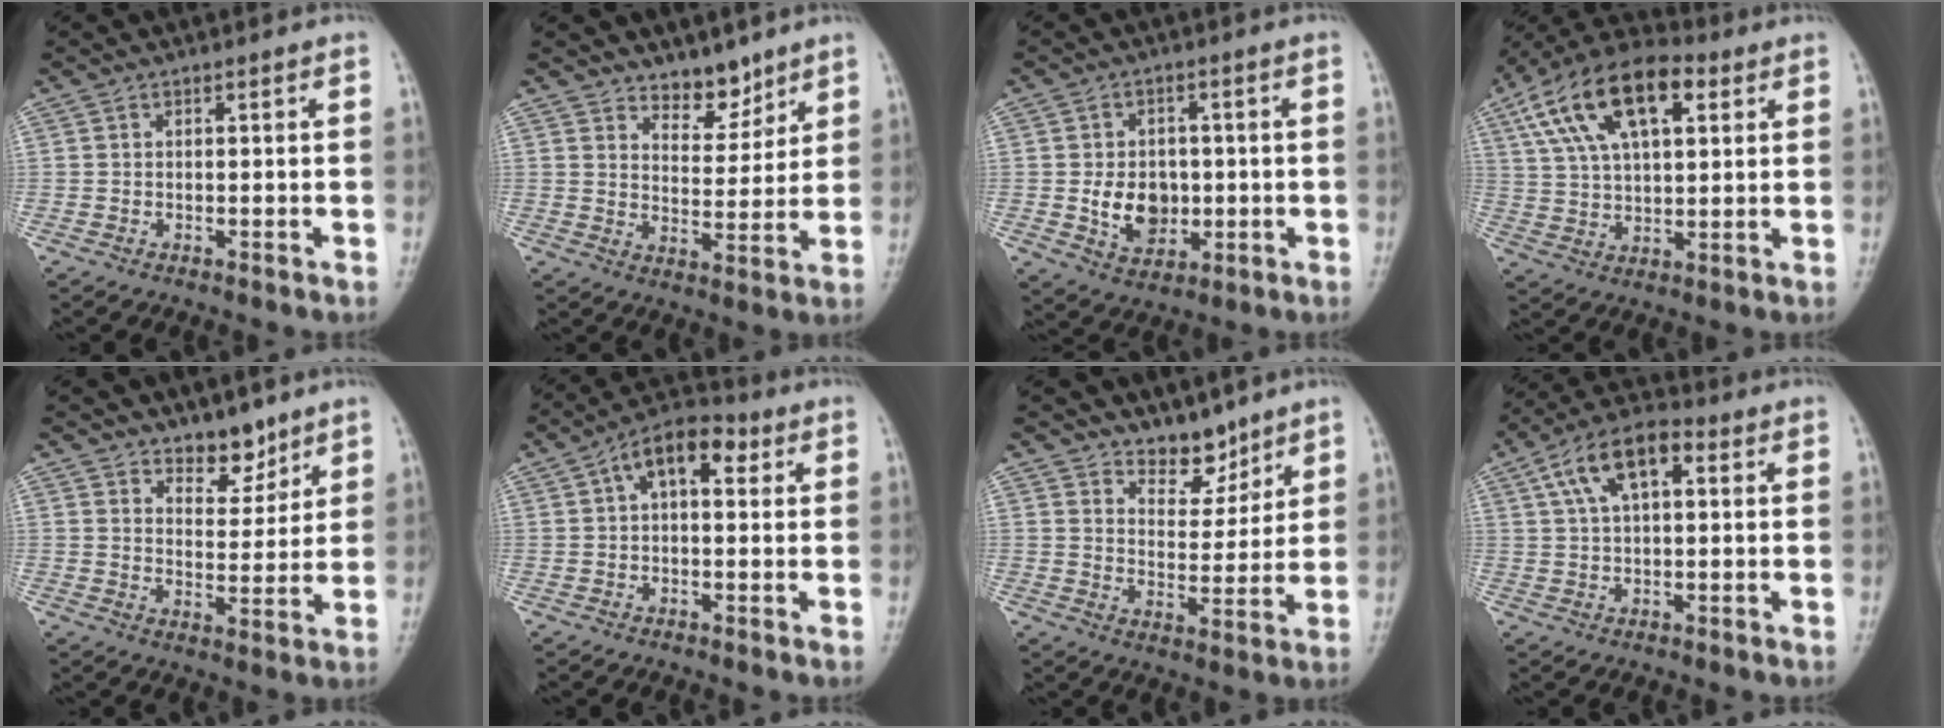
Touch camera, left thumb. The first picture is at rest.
{"total": 6.3, "force": [5.0, 3.1, 2.2], "torque": [-0.003, -0.041, 0.085]}
{"total": 8.5, "force": [-0.7, 6.5, 5.4], "torque": [-0.056, -0.001, -0.004]}
{"total": 18.5, "force": [7.3, 9.3, 14.1], "torque": [-0.241, 0.012, 0.125]}
{"total": 6.4, "force": [4.9, 3.2, 2.6], "torque": [-0.008, -0.039, 0.080]}
{"total": 9.0, "force": [2.4, 5.0, 7.0], "torque": [-0.094, 0.028, 0.028]}
{"total": 6.5, "force": [5.3, 3.3, 1.8], "torque": [0.006, -0.044, 0.093]}
{"total": 10.7, "force": [3.4, 5.4, 8.6], "torque": [-0.152, 0.026, 0.052]}